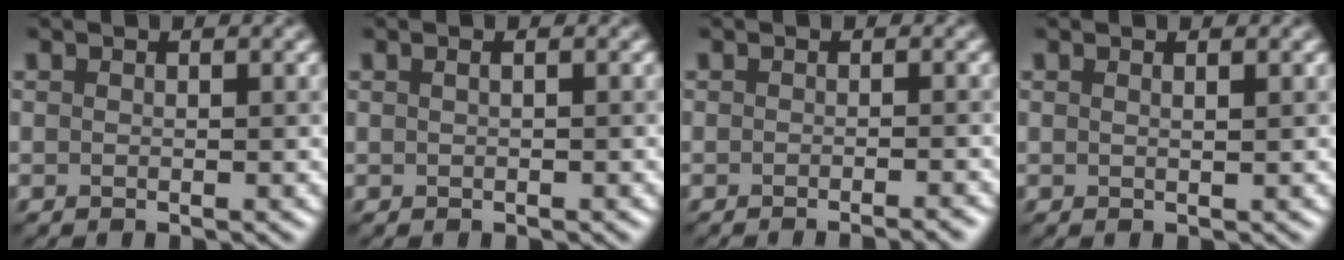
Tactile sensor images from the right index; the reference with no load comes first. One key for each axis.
{"total": 0.5, "fx": 0.4, "fy": 0.3, "fz": 0.2, "tx": -0.005, "ty": -0.001, "tz": 0.000}
{"total": 2.1, "fx": -1.3, "fy": 0.8, "fz": 1.5, "tx": 0.005, "ty": -0.004, "tz": -0.019}
{"total": 0.6, "fx": 0.5, "fy": 0.3, "fz": 0.3, "tx": 0.003, "ty": 0.000, "tz": 0.002}